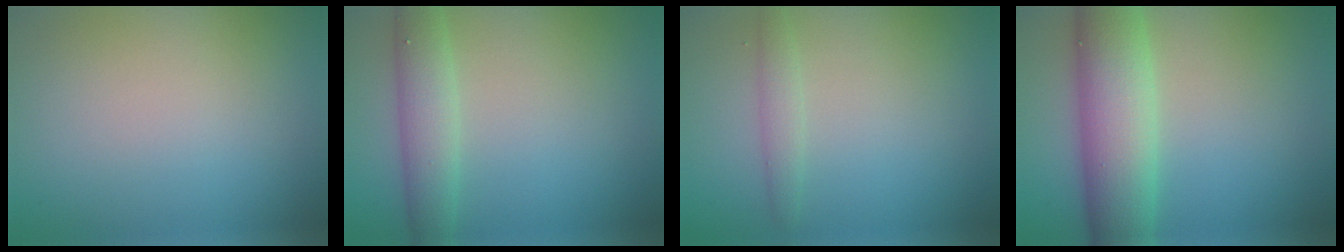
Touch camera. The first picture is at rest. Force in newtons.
{"total": 3.6, "press": 3.6, "slide": 0.1}
{"total": 1.5, "press": 1.5, "slide": 0.1}
{"total": 8.5, "press": 8.5, "slide": 0.4}